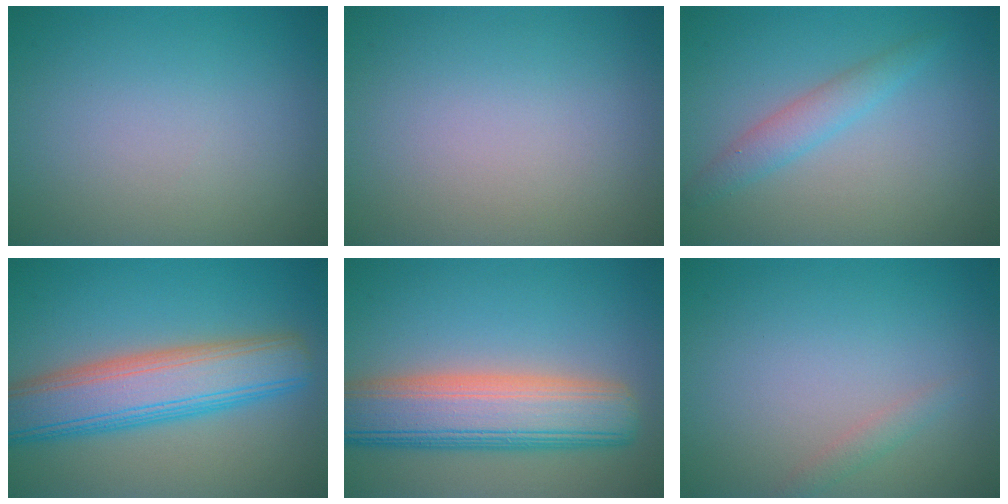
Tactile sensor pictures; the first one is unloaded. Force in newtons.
{"total": 0.0}
{"total": 2.2, "press": 2.2, "slide": 0.1}
{"total": 8.4, "press": 8.4, "slide": 0.3}
{"total": 9.2, "press": 9.1, "slide": 0.7}
{"total": 1.0, "press": 1.0, "slide": 0.1}